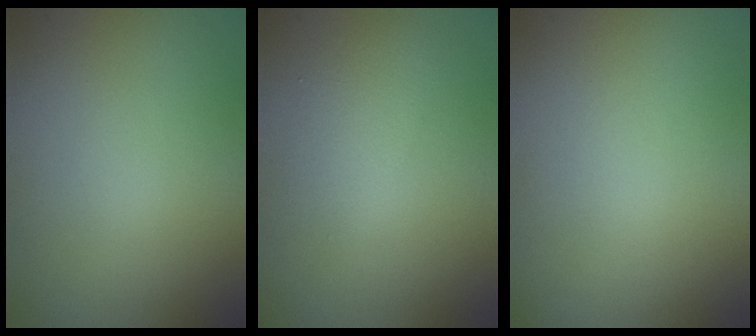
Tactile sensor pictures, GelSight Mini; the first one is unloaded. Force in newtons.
{"total": 2.1, "press": 2.1, "slide": 0.1}
{"total": 0.0}